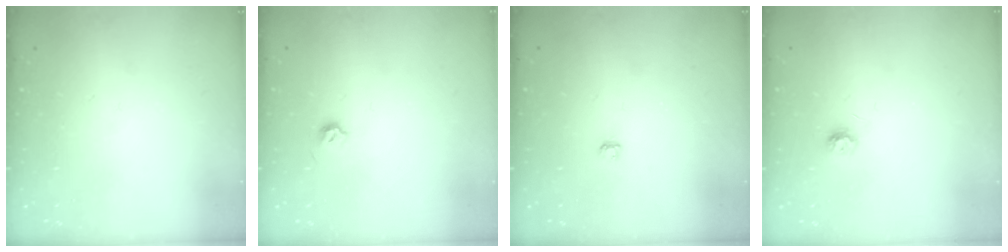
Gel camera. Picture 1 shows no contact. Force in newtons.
{"total": 3.9, "press": 3.9, "slide": 0.6}
{"total": 2.9, "press": 2.9, "slide": 0.3}
{"total": 4.7, "press": 4.7, "slide": 0.5}